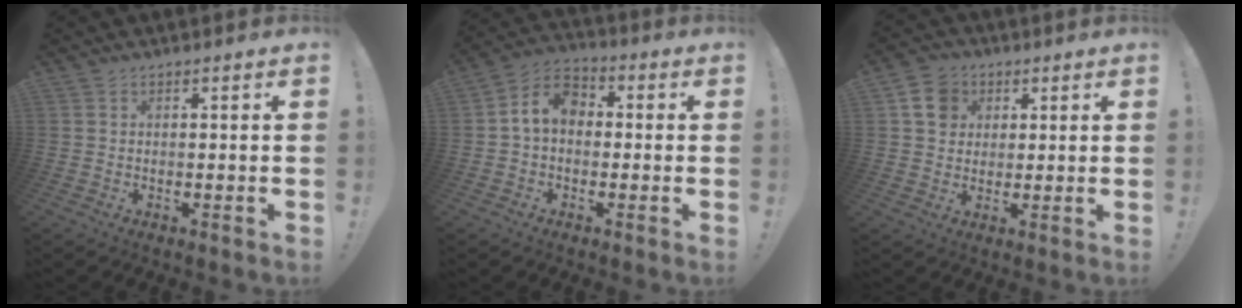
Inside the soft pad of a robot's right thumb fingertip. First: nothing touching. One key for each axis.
{"total": 8.6, "fx": 0.6, "fy": 6.2, "fz": 5.9, "tx": -0.103, "ty": 0.017, "tz": 0.015}
{"total": 9.4, "fx": 3.5, "fy": 8.0, "fz": 3.6, "tx": -0.052, "ty": -0.008, "tz": 0.072}